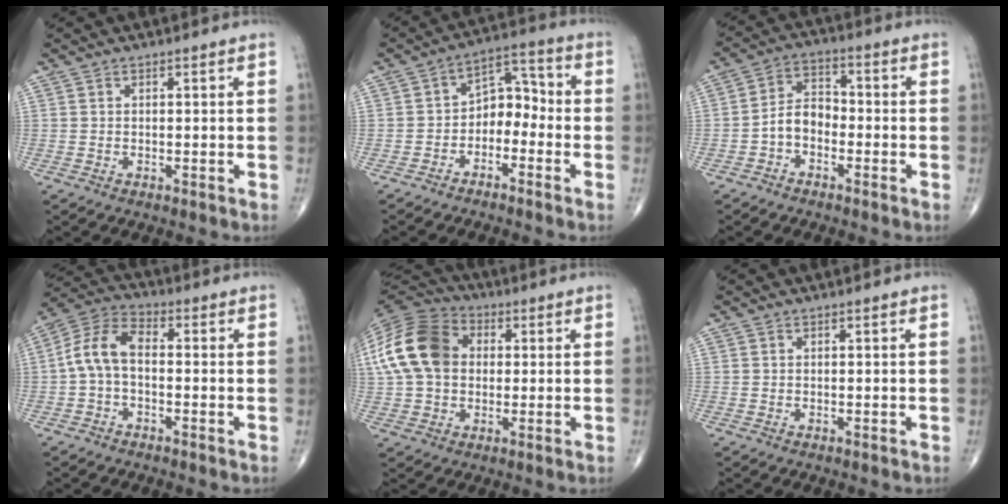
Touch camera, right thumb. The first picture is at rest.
{"total": 8.2, "force": [-3.1, 5.6, 5.1], "torque": [-0.049, 0.058, -0.062]}
{"total": 6.0, "force": [-2.2, 4.1, 3.8], "torque": [-0.055, 0.031, -0.053]}
{"total": 8.2, "force": [-0.8, 4.6, 6.7], "torque": [-0.132, 0.030, -0.029]}
{"total": 17.2, "force": [2.1, 12.7, 11.5], "torque": [-0.226, 0.024, 0.031]}
{"total": 0.0}